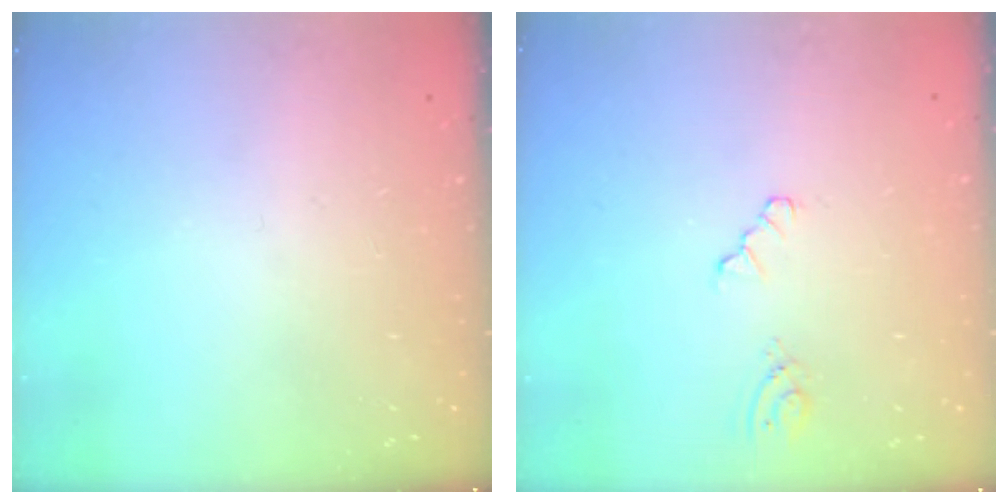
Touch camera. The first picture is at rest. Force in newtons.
{"total": 3.2, "press": 3.2, "slide": 0.5}